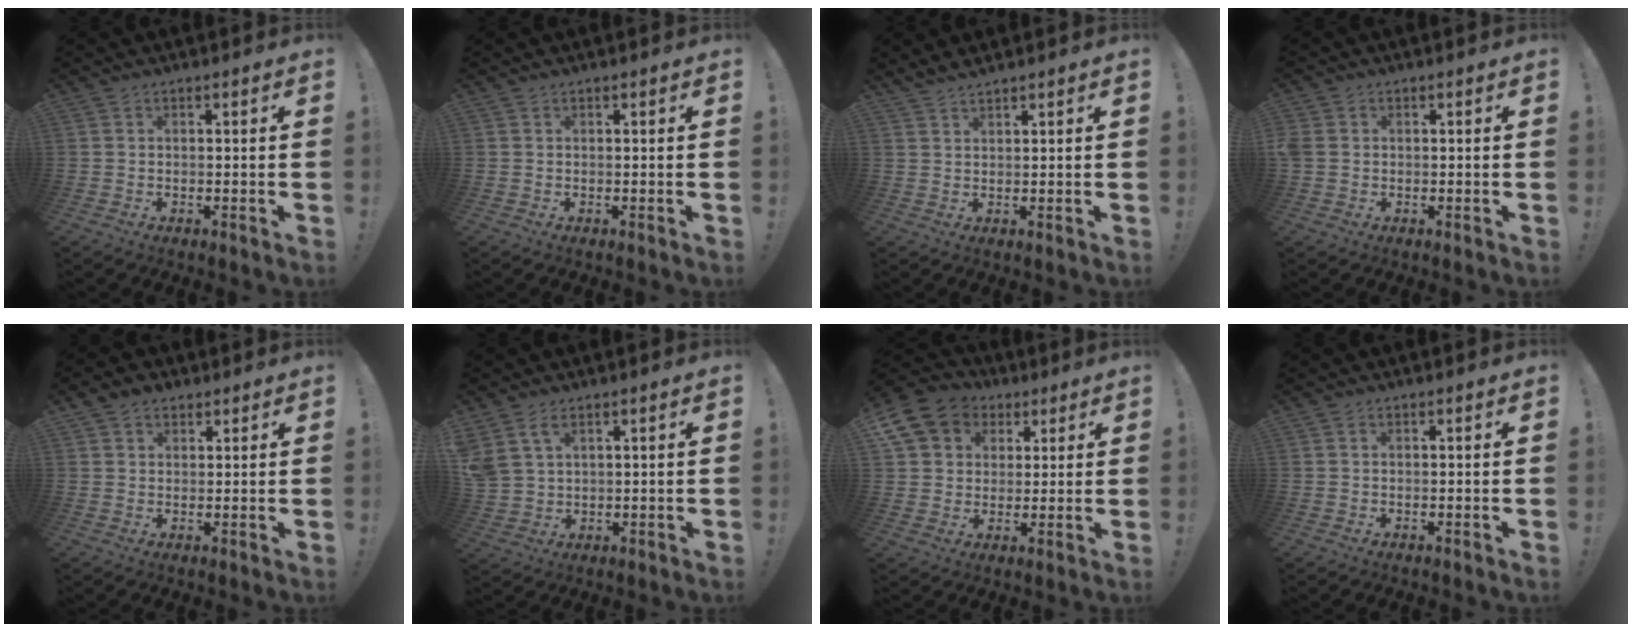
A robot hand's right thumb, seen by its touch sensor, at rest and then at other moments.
{"total": 0.0}
{"total": 2.3, "force": [2.3, 0.0, 0.6], "torque": [-0.015, -0.012, 0.043]}
{"total": 2.8, "force": [0.2, 2.4, 1.4], "torque": [-0.034, 0.003, 0.008]}
{"total": 4.0, "force": [2.6, 2.8, 1.3], "torque": [-0.018, -0.007, 0.047]}
{"total": 5.6, "force": [3.3, 3.4, 2.9], "torque": [-0.066, -0.009, 0.067]}
{"total": 12.4, "force": [5.1, 10.3, 4.6], "torque": [-0.068, -0.025, 0.106]}
{"total": 0.0}